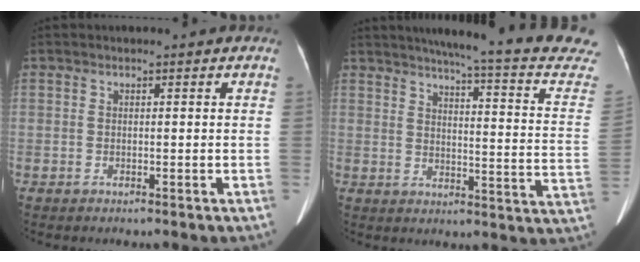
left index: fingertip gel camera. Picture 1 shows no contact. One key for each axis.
{"total": 21.9, "fx": 18.9, "fy": 0.3, "fz": 11.1, "tx": -0.145, "ty": -0.057, "tz": 0.214}